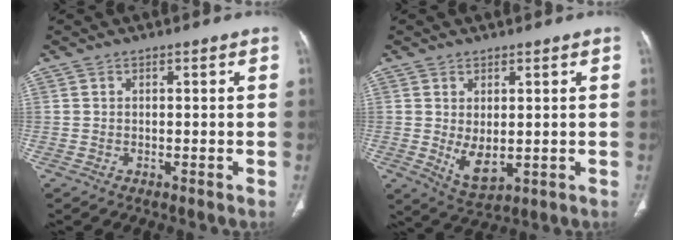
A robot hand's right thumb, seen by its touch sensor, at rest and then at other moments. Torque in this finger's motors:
{"motor_torque": [-0.51, 0.56, 0.63, 0.19, 0.12]}